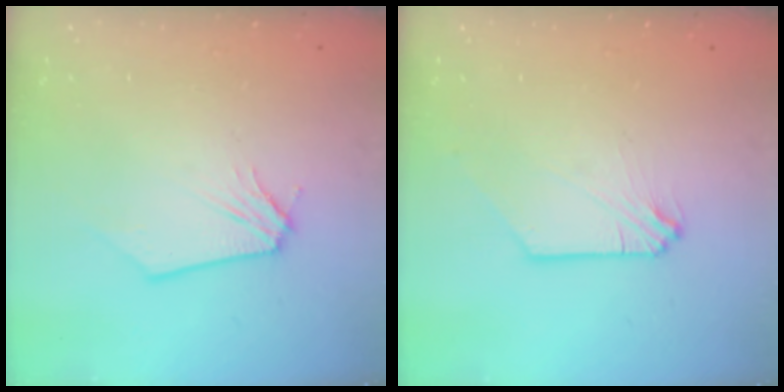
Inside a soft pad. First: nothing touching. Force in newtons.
{"total": 0.0}